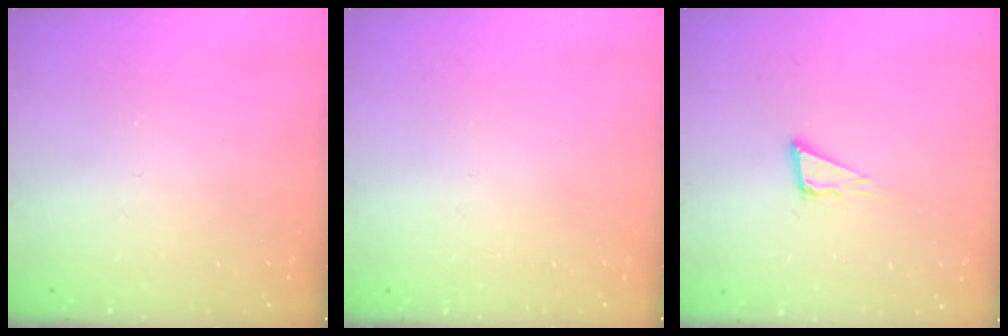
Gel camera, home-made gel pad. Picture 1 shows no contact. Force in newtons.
{"total": 0.0}
{"total": 5.0, "press": 5.0, "slide": 0.2}